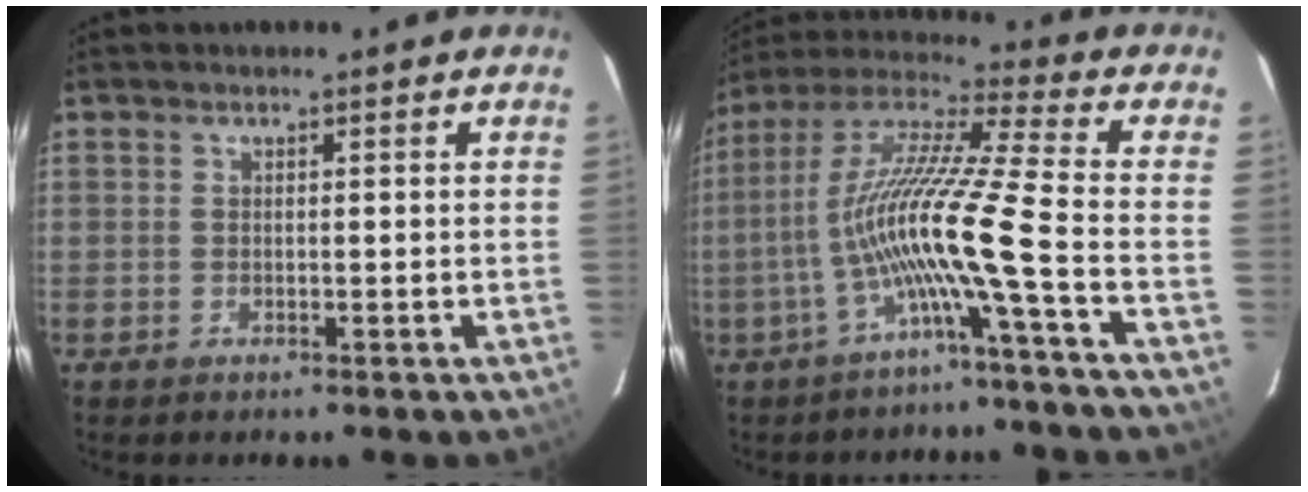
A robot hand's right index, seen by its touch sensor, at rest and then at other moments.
{"total": 14.0, "force": [-5.1, -1.8, 12.9], "torque": [-0.228, -0.006, -0.102]}